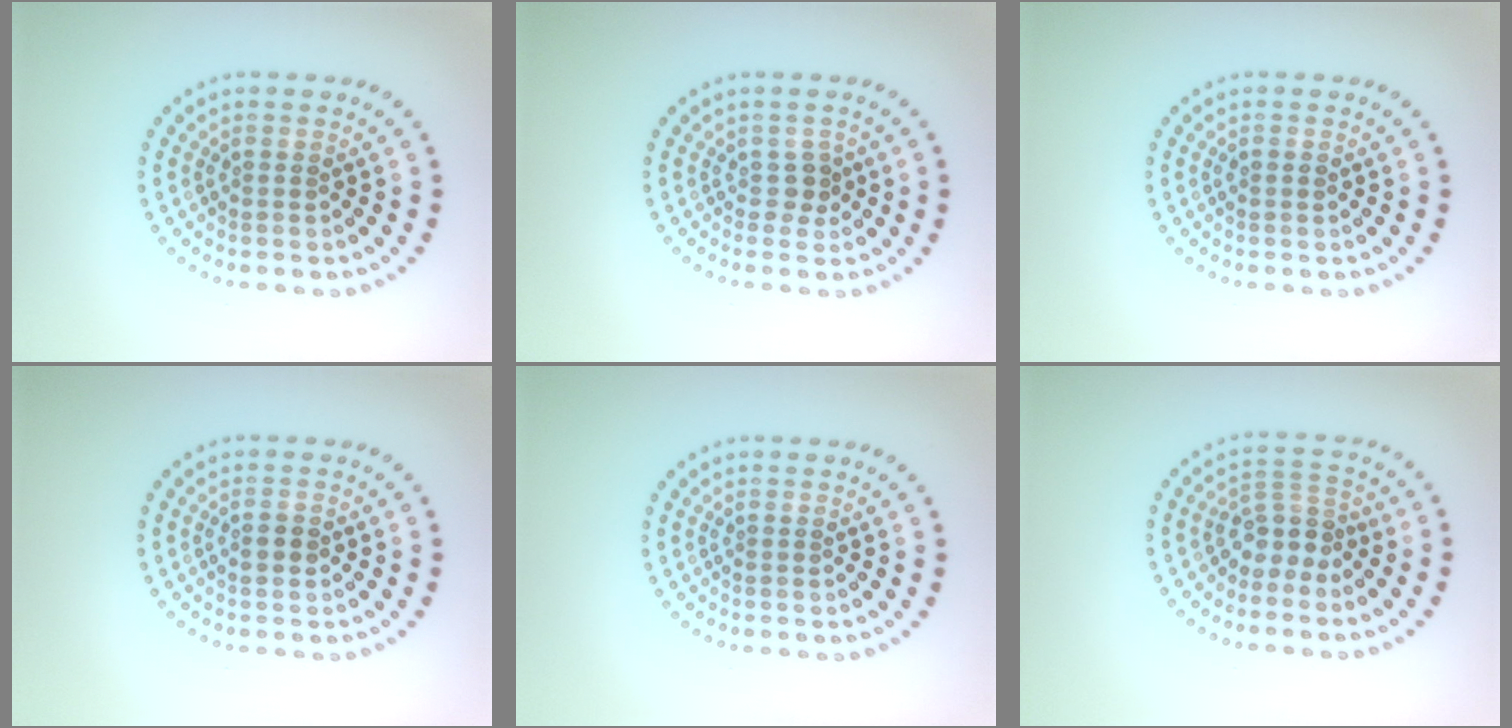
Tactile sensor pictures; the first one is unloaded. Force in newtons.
{"total": 1.3, "press": 1.0, "slide": 0.8}
{"total": 0.7, "press": 0.7, "slide": 0.1}
{"total": 1.2, "press": 1.2, "slide": 0.3}
{"total": 0.0}
{"total": 2.8, "press": 2.1, "slide": 1.9}